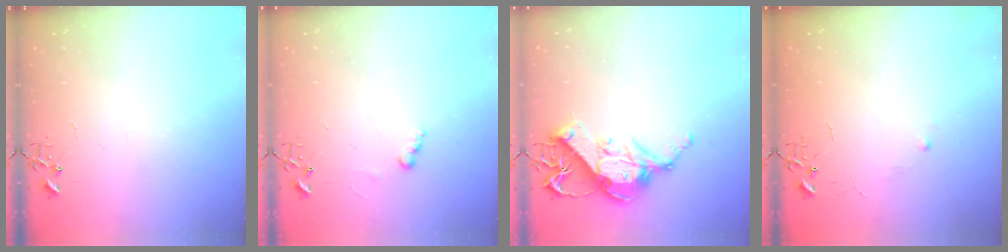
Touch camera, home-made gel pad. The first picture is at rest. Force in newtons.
{"total": 6.1, "press": 6.1, "slide": 0.3}
{"total": 15.3, "press": 15.1, "slide": 2.1}
{"total": 4.4, "press": 4.4, "slide": 0.6}